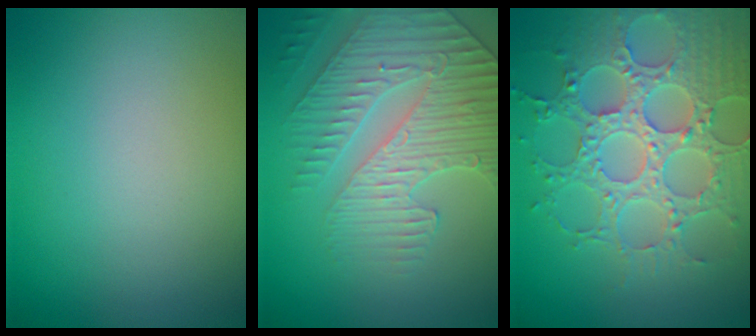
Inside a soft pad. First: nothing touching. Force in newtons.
{"total": 4.2, "press": 4.1, "slide": 0.6}
{"total": 6.9, "press": 5.8, "slide": 3.7}